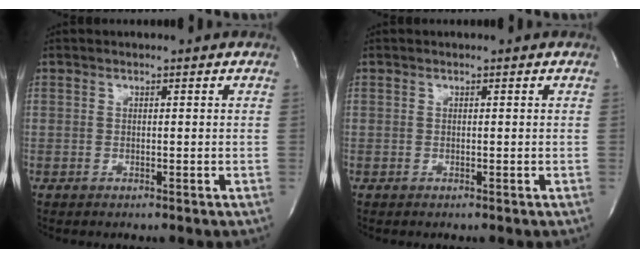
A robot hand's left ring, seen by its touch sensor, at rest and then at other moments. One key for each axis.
{"total": 0.0}